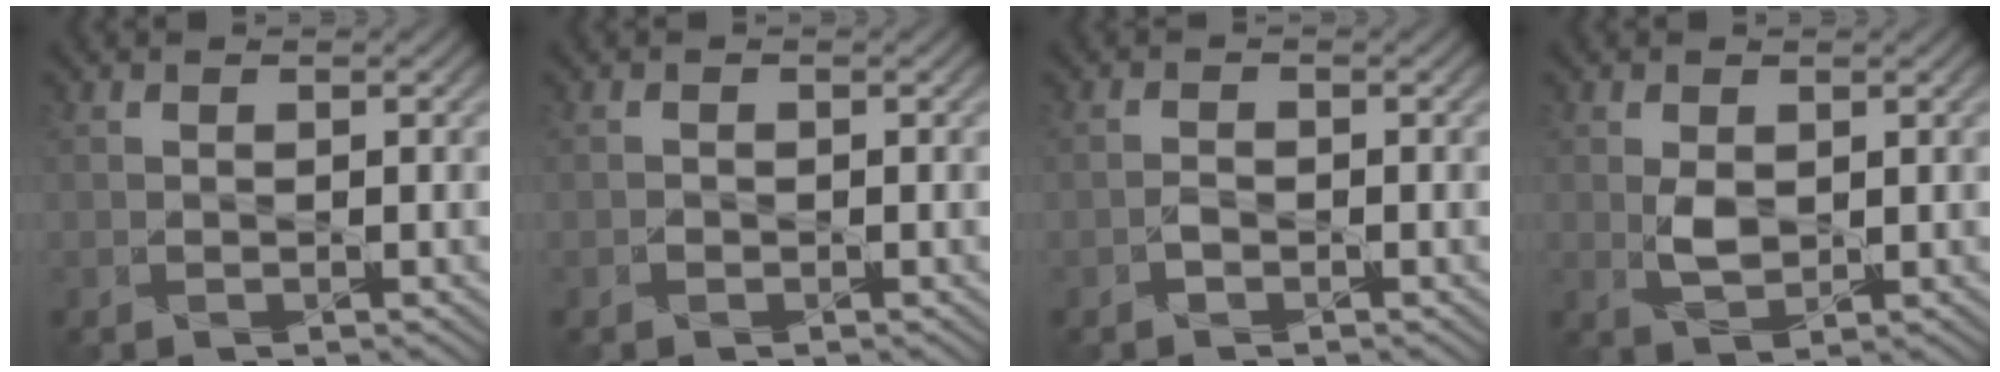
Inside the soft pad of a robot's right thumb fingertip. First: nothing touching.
{"total": 0.5, "force": [-0.4, 0.3, -0.1], "torque": [0.000, -0.001, -0.011]}
{"total": 0.9, "force": [-0.8, 0.4, 0.2], "torque": [-0.005, 0.002, -0.019]}
{"total": 2.2, "force": [0.4, 1.3, 1.7], "torque": [-0.040, -0.005, 0.009]}